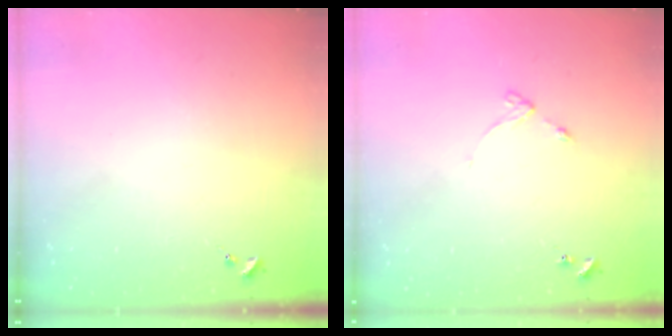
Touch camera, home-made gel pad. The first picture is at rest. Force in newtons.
{"total": 4.0, "press": 3.9, "slide": 0.5}